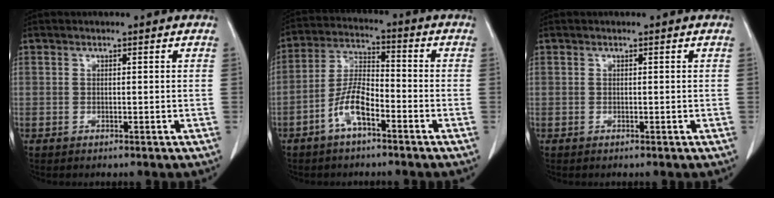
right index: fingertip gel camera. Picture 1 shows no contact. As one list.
[{"total": 7.3, "force": [-3.7, 2.3, 5.9], "torque": [-0.132, 0.008, -0.073]}, {"total": 0.0}]